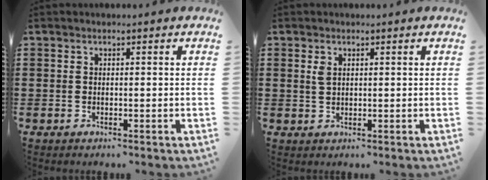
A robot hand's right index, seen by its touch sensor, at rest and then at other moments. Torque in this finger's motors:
{"motor_torque": [0.06, 0.05, 0.15, 0.02]}